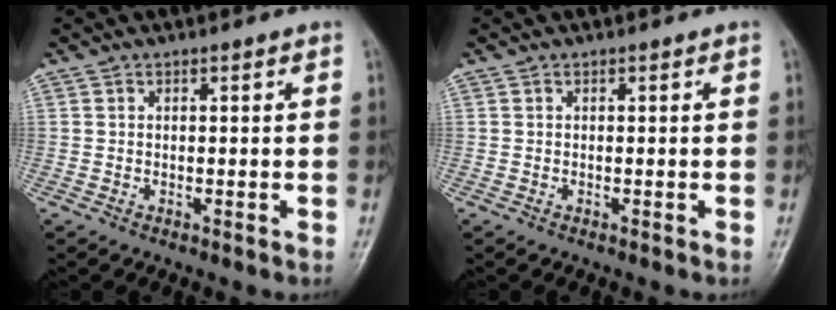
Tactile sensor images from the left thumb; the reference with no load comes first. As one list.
[{"total": 0.0}]